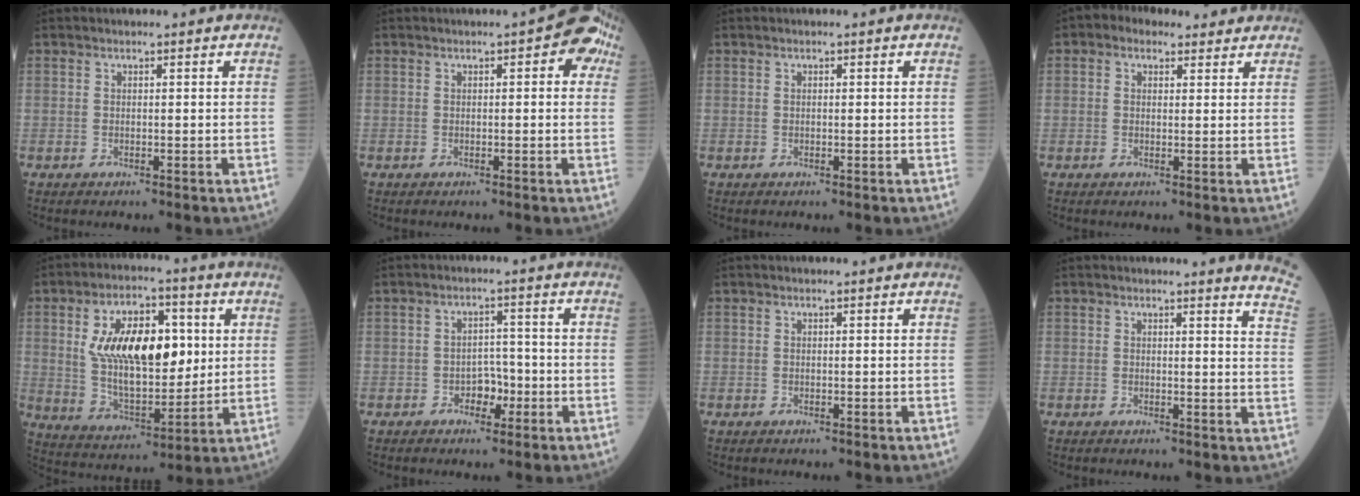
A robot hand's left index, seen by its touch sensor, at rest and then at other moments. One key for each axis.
{"total": 4.7, "fx": 1.6, "fy": 1.7, "fz": 4.1, "tx": -0.029, "ty": 0.020, "tz": 0.008}
{"total": 0.0}
{"total": 4.4, "fx": 2.9, "fy": 2.7, "fz": 1.7, "tx": -0.032, "ty": 0.032, "tz": 0.047}
{"total": 16.1, "fx": 3.4, "fy": 7.6, "fz": 13.8, "tx": -0.250, "ty": 0.019, "tz": 0.063}
{"total": 3.2, "fx": -1.6, "fy": 2.0, "fz": 1.9, "tx": -0.021, "ty": 0.007, "tz": -0.029}
{"total": 0.0}
{"total": 6.5, "fx": 6.3, "fy": -0.7, "fz": 1.2, "tx": -0.007, "ty": -0.071, "tz": 0.038}